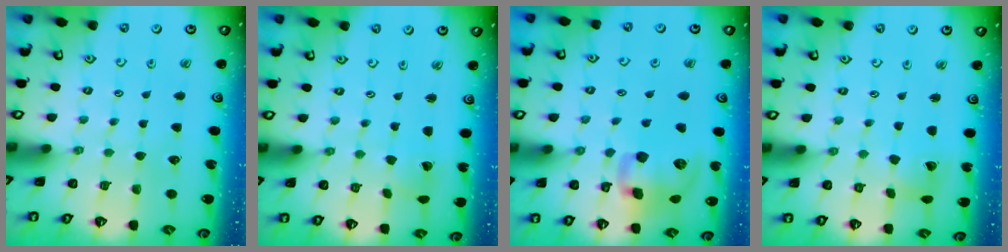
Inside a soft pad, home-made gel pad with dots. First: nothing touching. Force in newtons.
{"total": 1.9, "press": 1.8, "slide": 0.3}
{"total": 14.3, "press": 14.1, "slide": 2.5}
{"total": 6.3, "press": 6.2, "slide": 0.9}